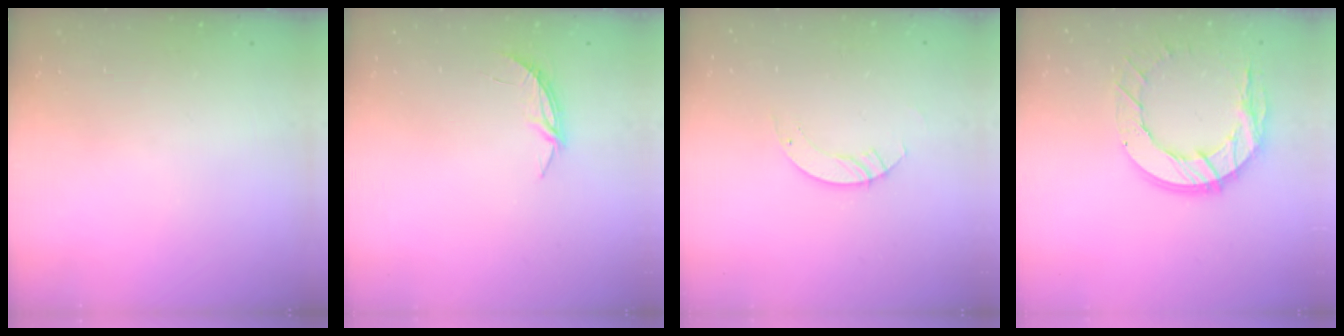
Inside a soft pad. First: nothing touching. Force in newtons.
{"total": 4.4, "press": 4.3, "slide": 0.4}
{"total": 3.5, "press": 3.5, "slide": 0.3}
{"total": 14.3, "press": 14.2, "slide": 1.4}